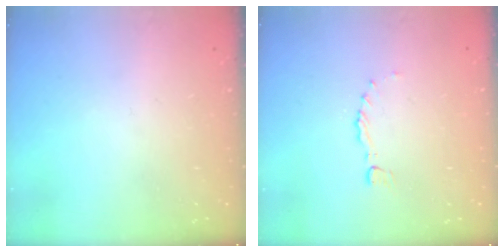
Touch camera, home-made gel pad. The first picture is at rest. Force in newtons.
{"total": 0.0}